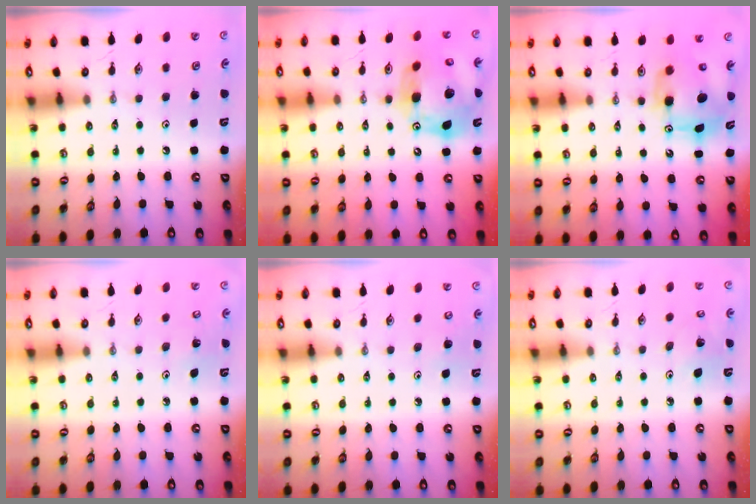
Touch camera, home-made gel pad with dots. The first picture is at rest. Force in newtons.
{"total": 18.0, "press": 17.9, "slide": 2.1}
{"total": 8.6, "press": 8.6, "slide": 1.0}
{"total": 2.9, "press": 2.9, "slide": 0.2}
{"total": 5.9, "press": 5.8, "slide": 1.2}
{"total": 3.8, "press": 3.8, "slide": 0.3}